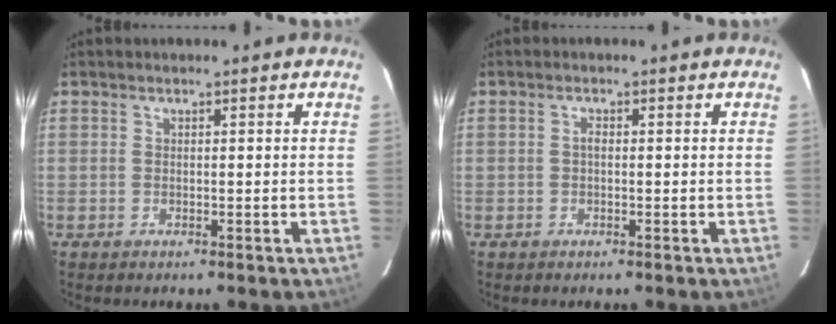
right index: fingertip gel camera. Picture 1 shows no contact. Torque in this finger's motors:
{"motor_torque": [0.16, 0.00, 0.10, 0.03]}